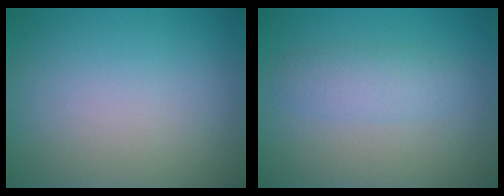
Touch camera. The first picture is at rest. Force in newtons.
{"total": 2.3, "press": 2.3, "slide": 0.1}